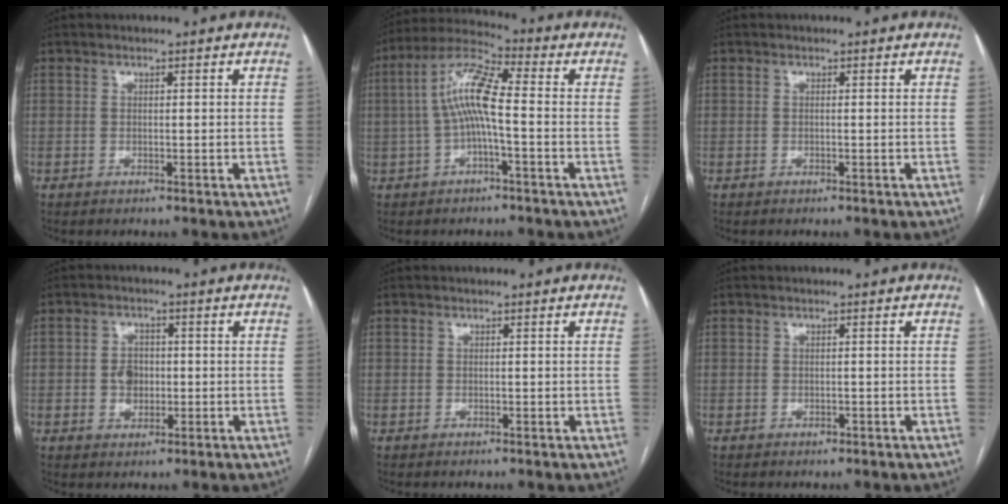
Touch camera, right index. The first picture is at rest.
{"total": 9.4, "force": [-0.4, 1.8, 9.2], "torque": [-0.188, 0.027, -0.013]}
{"total": 0.0}
{"total": 3.8, "force": [-0.2, 3.0, 2.2], "torque": [-0.036, 0.007, 0.000]}
{"total": 0.0}
{"total": 0.6, "force": [-0.3, 0.4, 0.3], "torque": [-0.003, 0.000, -0.003]}